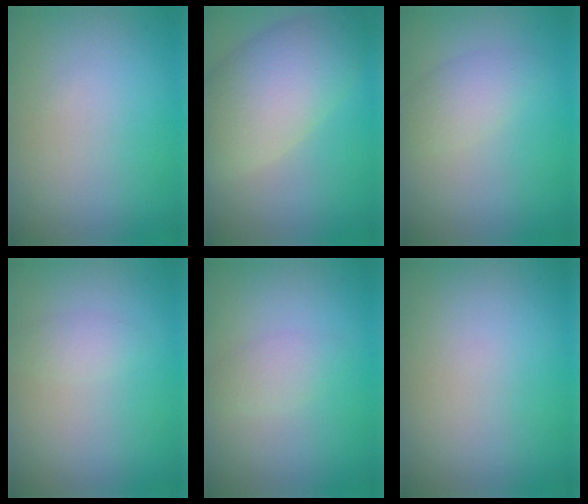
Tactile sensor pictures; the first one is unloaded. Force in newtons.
{"total": 7.6, "press": 7.5, "slide": 0.6}
{"total": 2.2, "press": 2.2, "slide": 0.1}
{"total": 1.1, "press": 1.1, "slide": 0.1}
{"total": 1.6, "press": 1.6, "slide": 0.1}
{"total": 0.0}